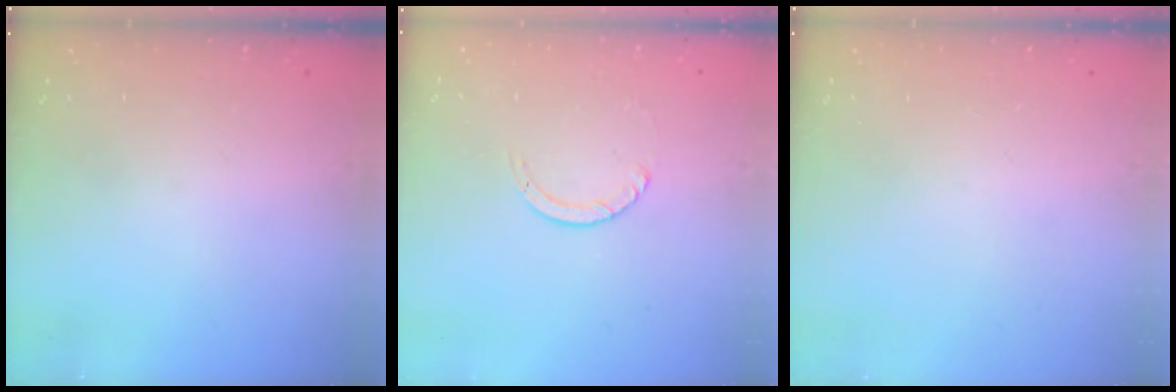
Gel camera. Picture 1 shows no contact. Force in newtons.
{"total": 1.1, "press": 1.1, "slide": 0.1}
{"total": 0.0}